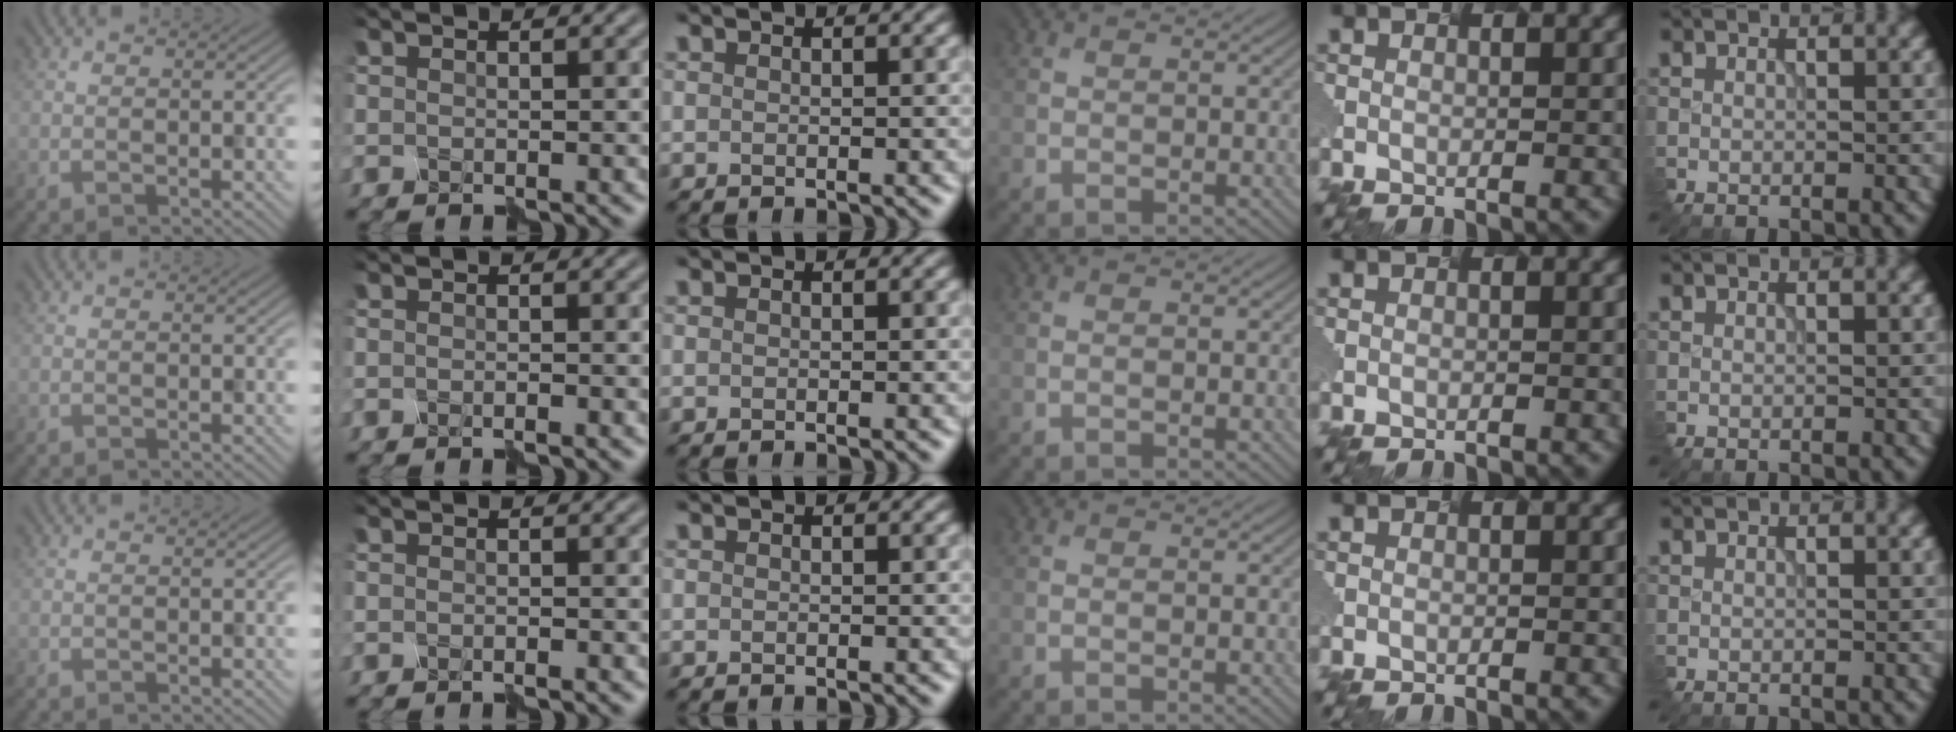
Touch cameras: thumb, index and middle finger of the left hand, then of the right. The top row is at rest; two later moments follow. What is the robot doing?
{"motion": "disassemble", "object": "puzzle pieces"}